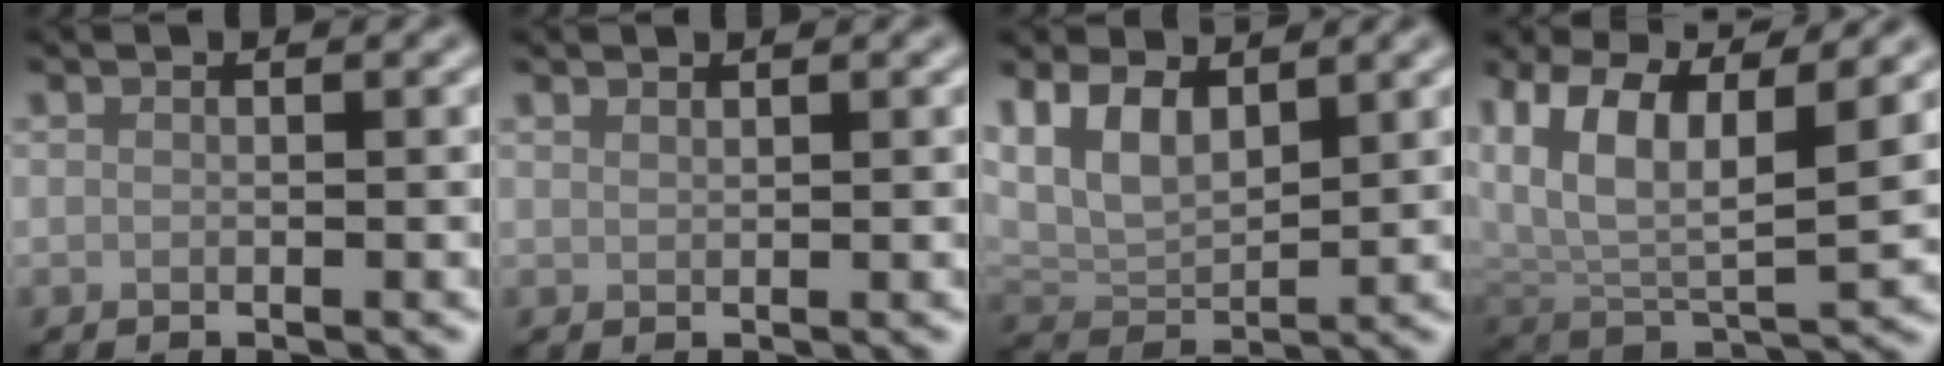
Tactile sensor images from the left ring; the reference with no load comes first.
{"total": 0.7, "force": [0.7, 0.1, 0.1], "torque": [0.002, 0.000, 0.014]}
{"total": 6.0, "force": [2.9, 3.5, 4.0], "torque": [-0.083, 0.000, 0.053]}
{"total": 10.3, "force": [4.8, 4.6, 7.9], "torque": [-0.145, 0.007, 0.085]}